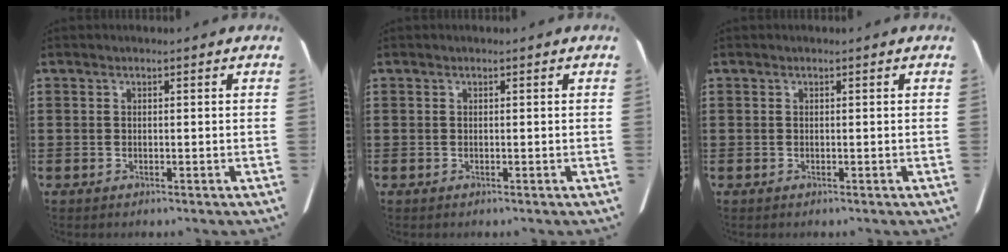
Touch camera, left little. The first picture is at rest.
{"total": 0.0}
{"total": 0.0}